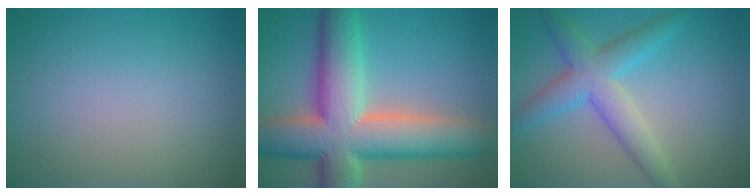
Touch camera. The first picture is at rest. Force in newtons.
{"total": 13.4, "press": 13.4, "slide": 0.9}
{"total": 5.1, "press": 5.1, "slide": 0.1}